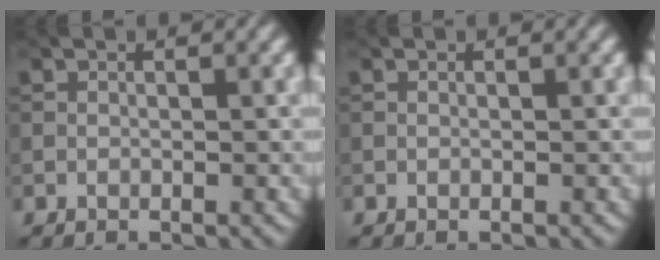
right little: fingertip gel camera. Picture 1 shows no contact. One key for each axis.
{"total": 0.0}